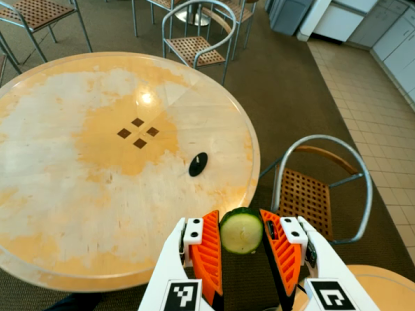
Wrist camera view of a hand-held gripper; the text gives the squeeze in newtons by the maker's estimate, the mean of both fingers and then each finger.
{"total": 8.9, "left": 9.1, "right": 8.7}